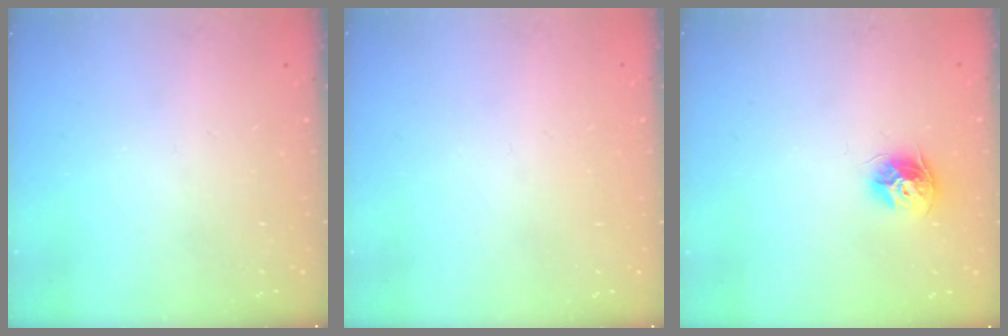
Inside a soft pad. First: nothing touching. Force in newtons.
{"total": 0.7, "press": 0.7, "slide": 0.1}
{"total": 9.5, "press": 9.5, "slide": 0.3}